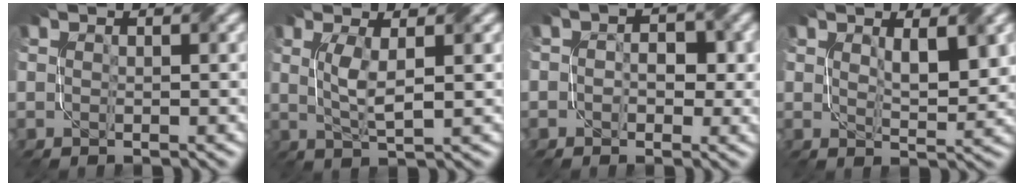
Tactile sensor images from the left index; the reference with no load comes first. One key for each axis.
{"total": 3.2, "fx": 0.7, "fy": 0.7, "fz": 3.0, "tx": -0.062, "ty": -0.002, "tz": 0.017}
{"total": 3.4, "fx": 0.2, "fy": 2.5, "fz": 2.3, "tx": -0.013, "ty": 0.004, "tz": -0.007}
{"total": 3.3, "fx": 1.3, "fy": 1.1, "fz": 2.8, "tx": -0.050, "ty": -0.006, "tz": 0.027}